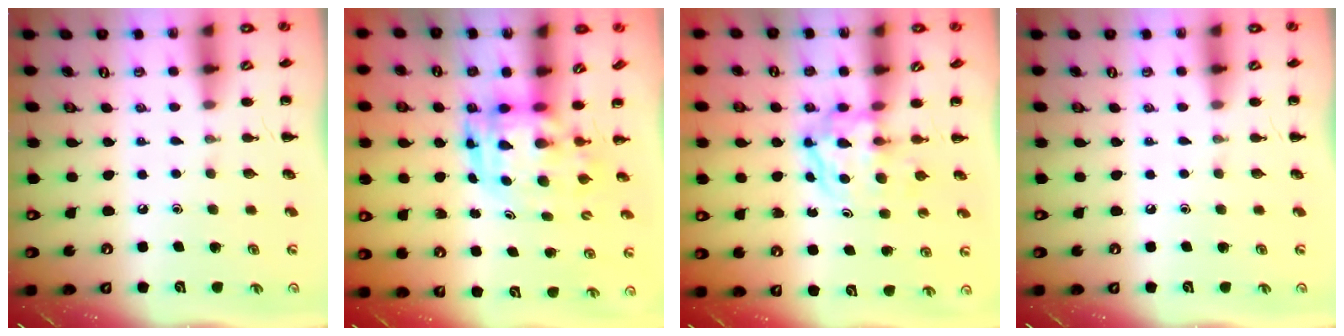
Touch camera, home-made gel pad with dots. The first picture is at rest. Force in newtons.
{"total": 3.8, "press": 3.7, "slide": 0.9}
{"total": 4.0, "press": 4.0, "slide": 0.5}
{"total": 0.0}